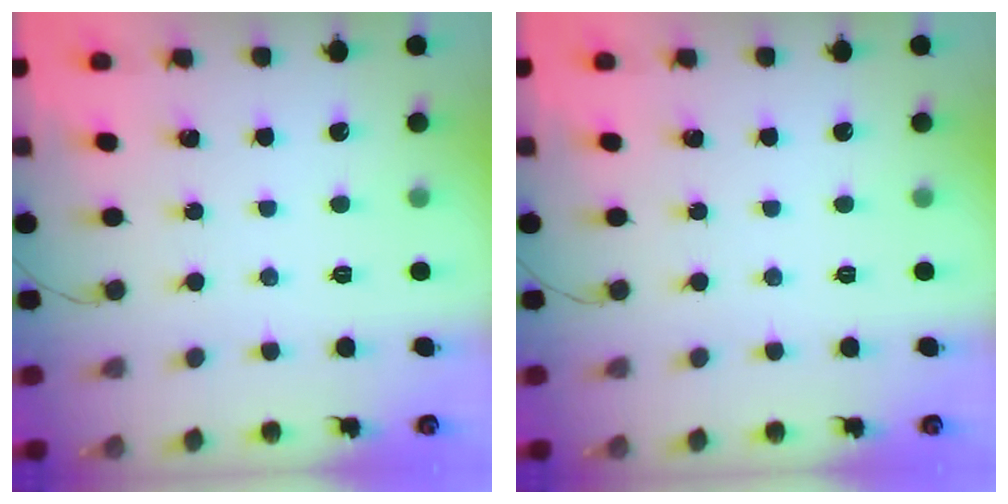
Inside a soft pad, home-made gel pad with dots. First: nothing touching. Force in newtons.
{"total": 0.0}